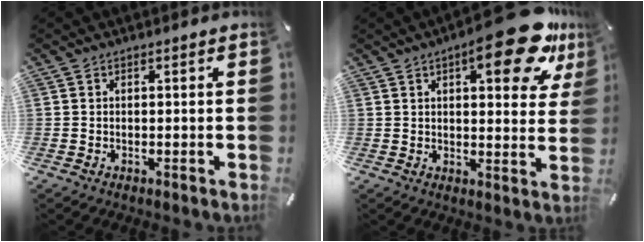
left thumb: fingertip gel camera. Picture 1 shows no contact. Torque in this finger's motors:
{"motor_torque": [0.70, 0.82, 1.39, -1.37, 0.35]}